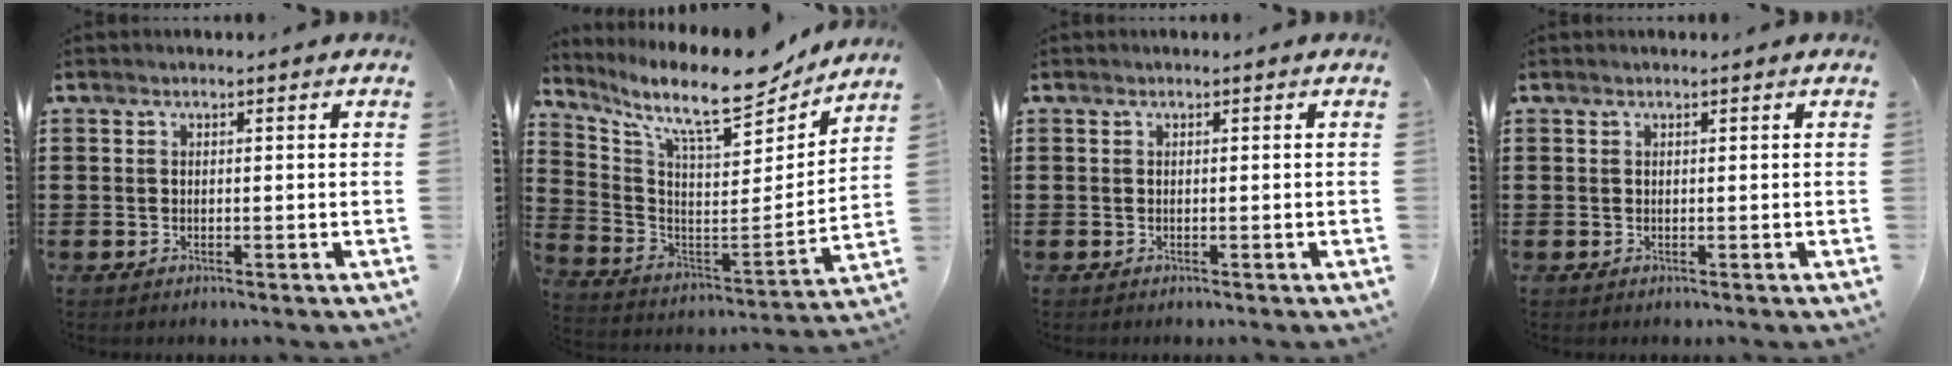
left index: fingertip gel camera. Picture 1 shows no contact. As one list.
[{"total": 11.5, "force": [9.6, 1.8, 6.2], "torque": [-0.145, -0.070, 0.158]}, {"total": 0.0}, {"total": 0.0}]